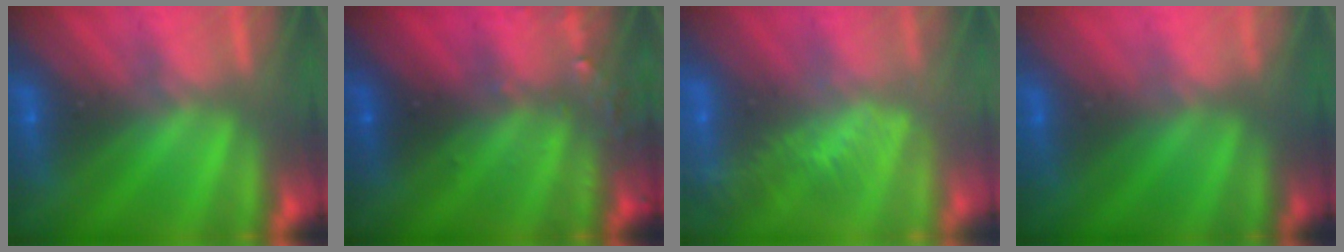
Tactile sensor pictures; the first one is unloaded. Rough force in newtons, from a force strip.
{"total": 3.3}
{"total": 2.9}
{"total": 2.4}